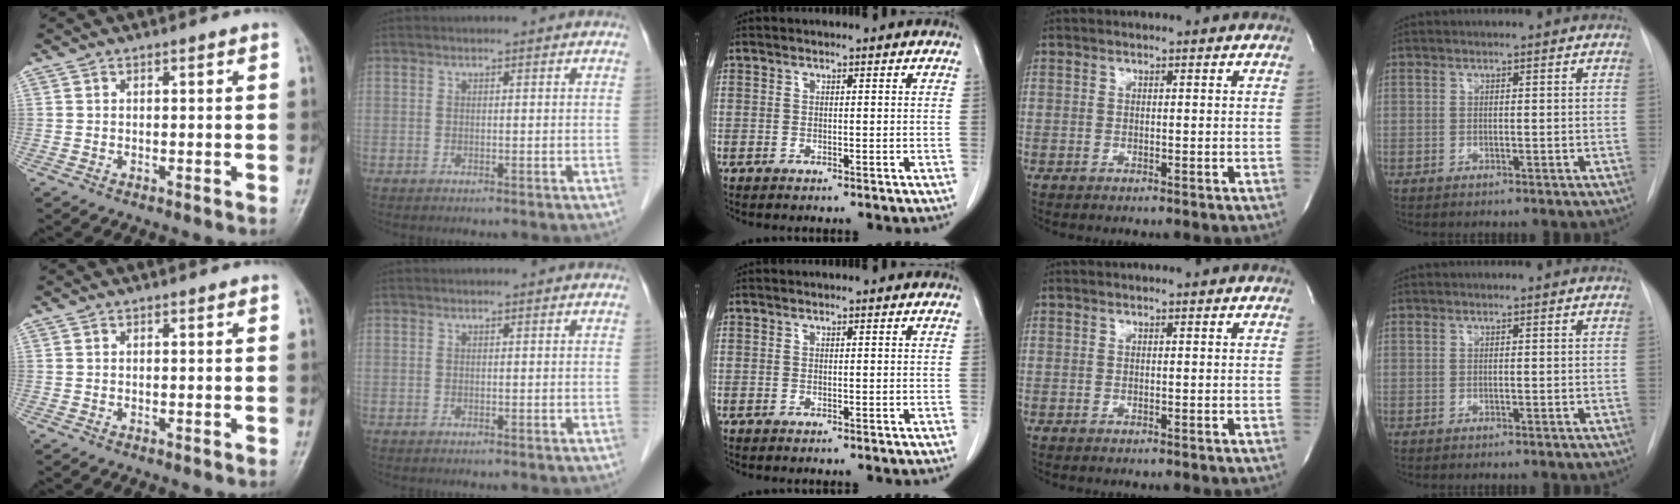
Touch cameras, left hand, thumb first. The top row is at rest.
{}